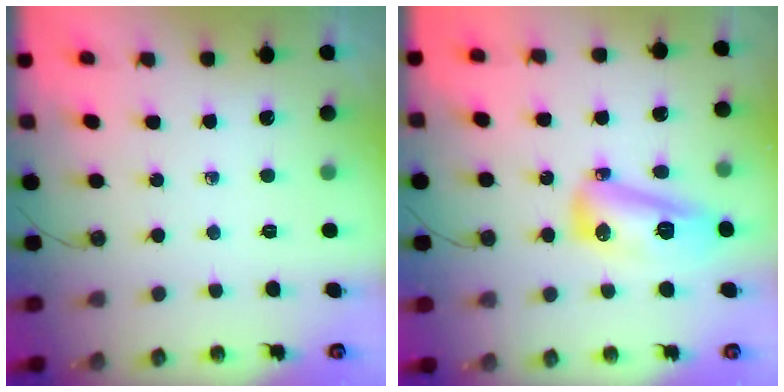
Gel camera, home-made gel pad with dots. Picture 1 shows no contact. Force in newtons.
{"total": 11.9, "press": 11.8, "slide": 1.0}